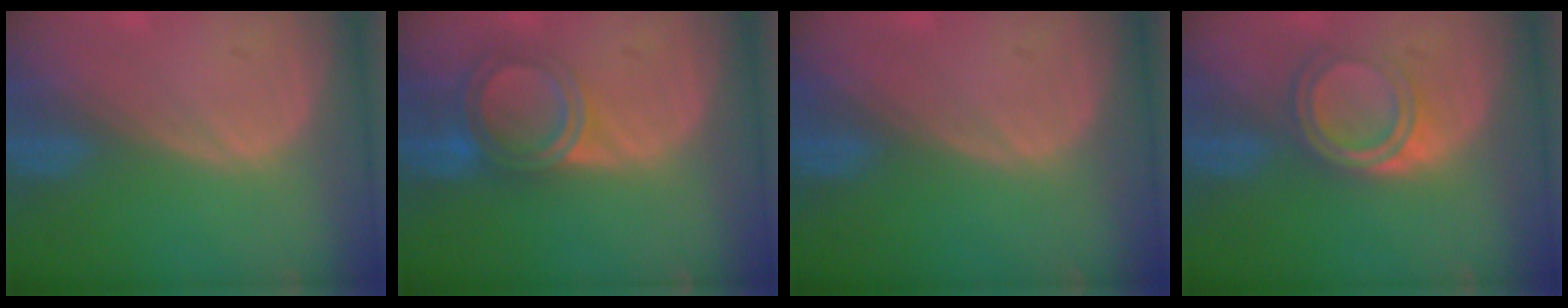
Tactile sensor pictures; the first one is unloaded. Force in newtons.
{"total": 6.1, "press": 5.2, "slide": 3.2}
{"total": 0.0}
{"total": 4.7, "press": 4.6, "slide": 0.7}